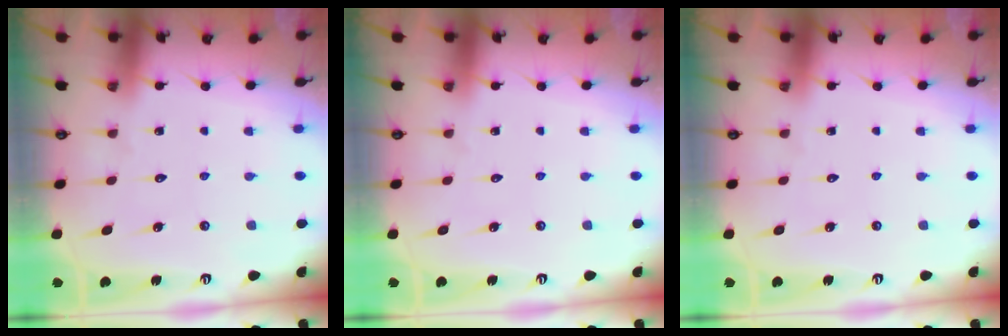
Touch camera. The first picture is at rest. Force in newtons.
{"total": 0.0}
{"total": 0.0}